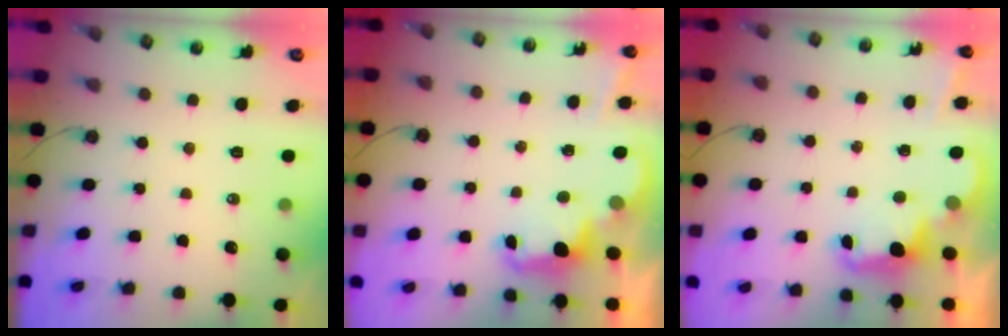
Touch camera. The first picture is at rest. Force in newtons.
{"total": 2.4, "press": 2.3, "slide": 0.5}
{"total": 2.4, "press": 2.3, "slide": 0.6}